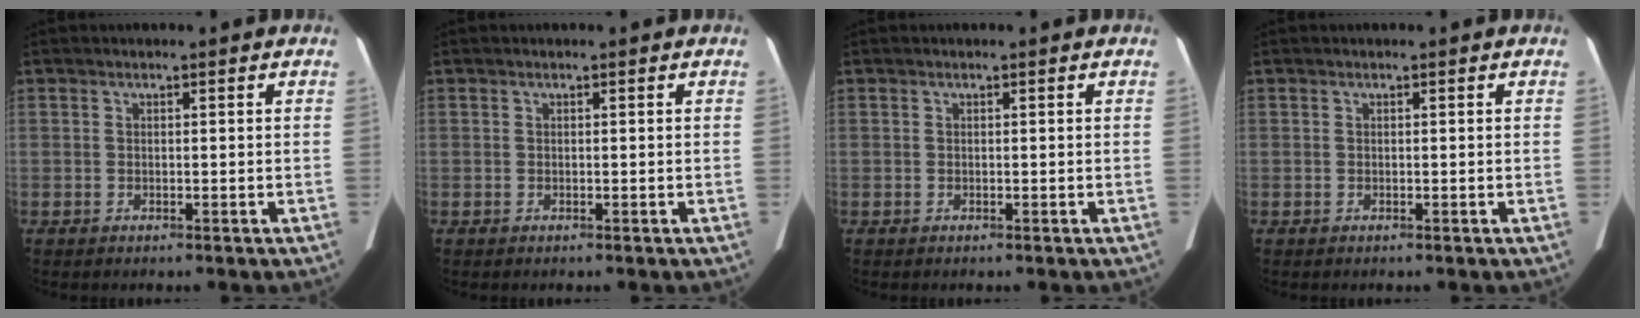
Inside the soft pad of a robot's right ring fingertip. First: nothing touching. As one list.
[{"total": 0.0}, {"total": 0.0}, {"total": 0.0}]